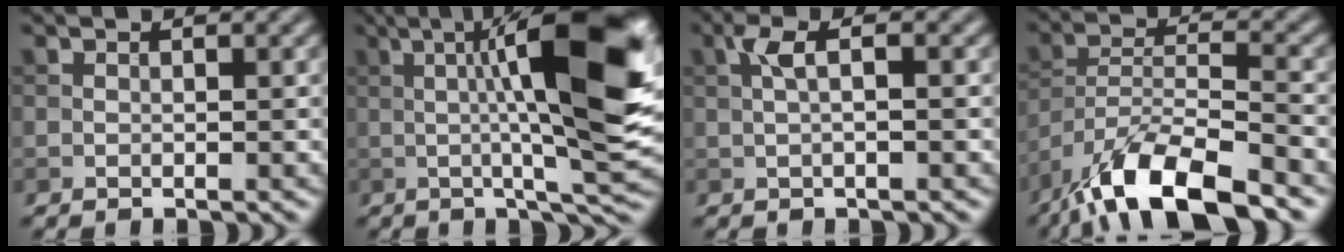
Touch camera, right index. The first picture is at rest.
{"total": 14.2, "force": [1.8, 2.7, 13.8], "torque": [-0.188, 0.009, 0.027]}
{"total": 2.3, "force": [0.3, 0.5, 2.2], "torque": [-0.045, 0.008, 0.005]}
{"total": 11.1, "force": [-8.3, 3.0, 6.8], "torque": [-0.110, 0.006, -0.158]}